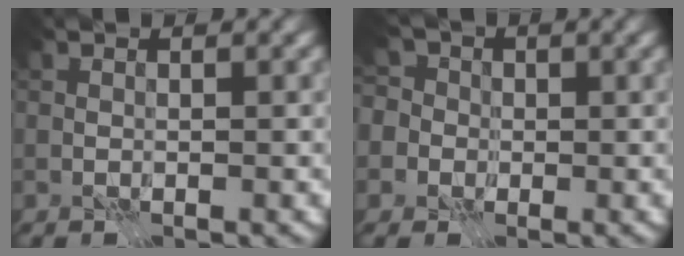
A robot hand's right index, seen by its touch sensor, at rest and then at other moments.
{"total": 7.9, "force": [2.5, 6.6, 3.6], "torque": [-0.057, 0.035, -0.006]}